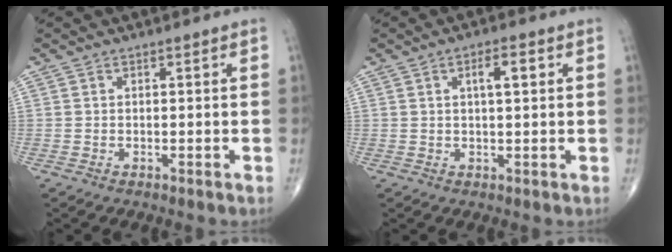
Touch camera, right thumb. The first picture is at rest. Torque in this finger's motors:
{"motor_torque": [1.21, 2.86, 0.38, 0.01, 0.00]}